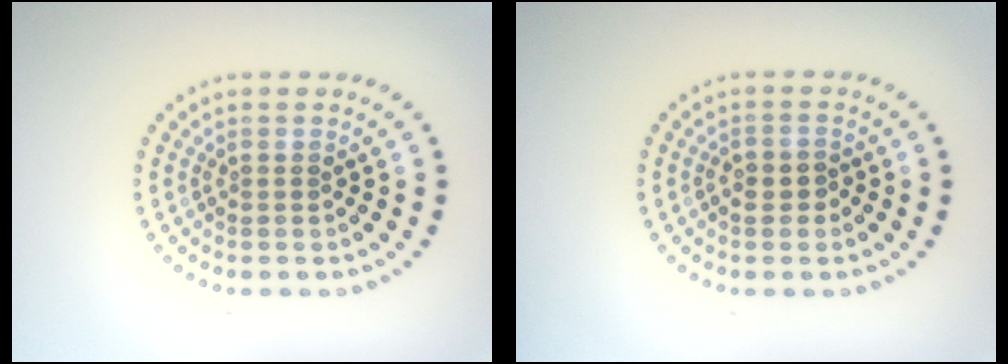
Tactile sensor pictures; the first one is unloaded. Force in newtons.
{"total": 1.3, "press": 1.2, "slide": 0.5}